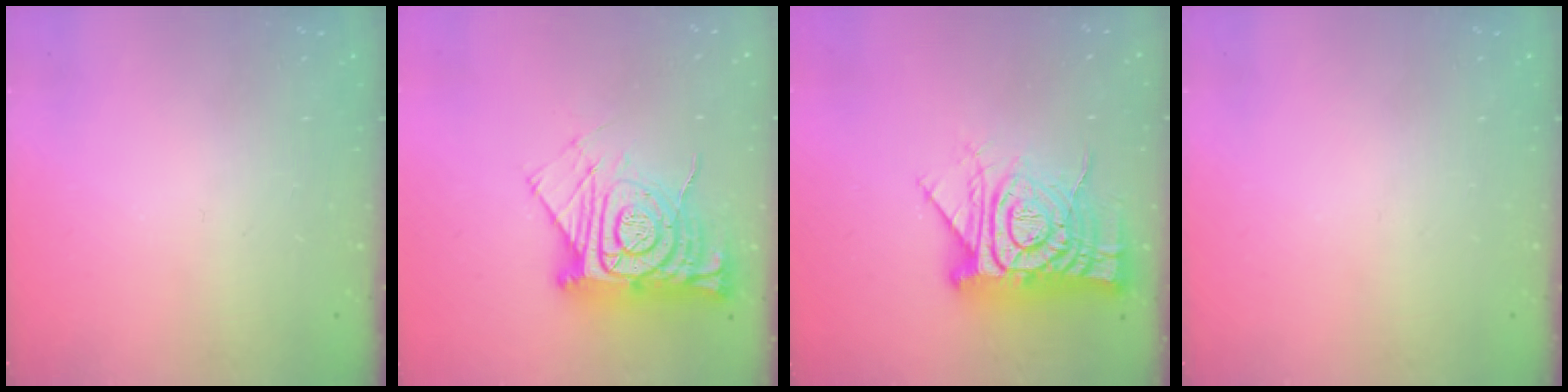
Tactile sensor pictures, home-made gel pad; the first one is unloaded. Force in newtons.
{"total": 17.8, "press": 17.7, "slide": 1.6}
{"total": 18.4, "press": 18.3, "slide": 1.8}
{"total": 0.0}